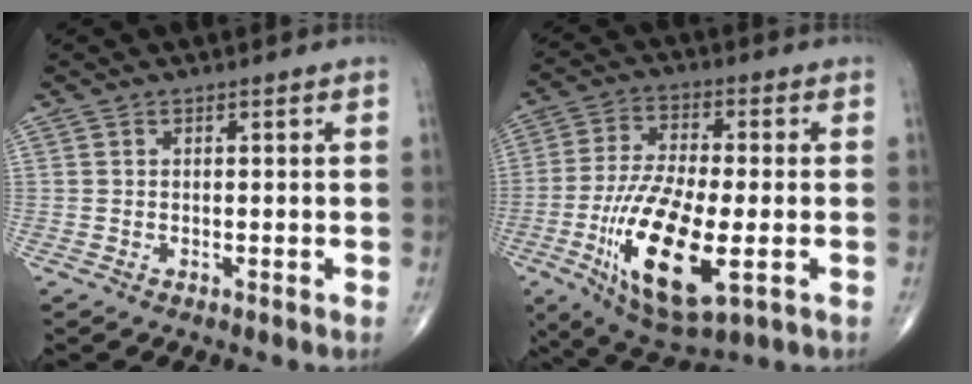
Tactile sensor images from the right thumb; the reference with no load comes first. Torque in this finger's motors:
{"motor_torque": [2.16, 2.18, 1.62, -0.38, 0.23]}